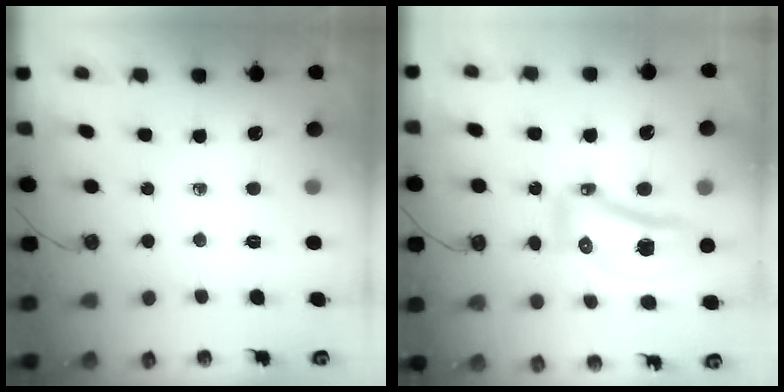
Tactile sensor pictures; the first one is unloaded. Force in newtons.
{"total": 13.7, "press": 13.6, "slide": 1.8}